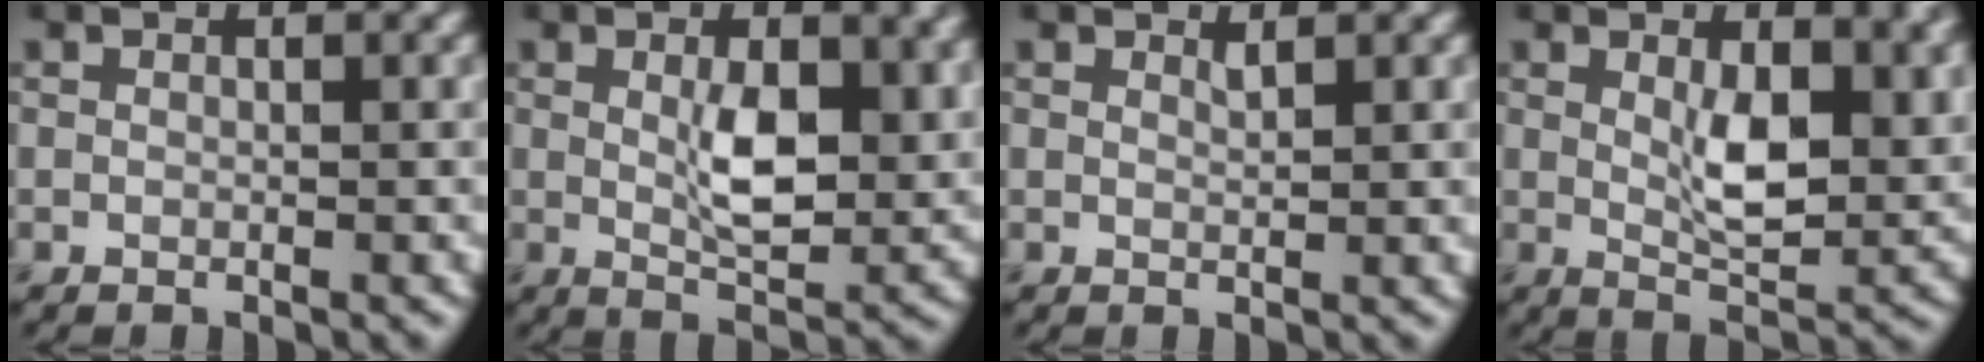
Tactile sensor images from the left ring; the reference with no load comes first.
{"total": 6.0, "force": [0.9, 2.5, 5.4], "torque": [-0.092, -0.005, 0.019]}
{"total": 0.8, "force": [0.7, 0.1, 0.4], "torque": [-0.004, -0.002, 0.013]}
{"total": 7.1, "force": [1.6, 3.0, 6.2], "torque": [-0.105, -0.010, 0.031]}